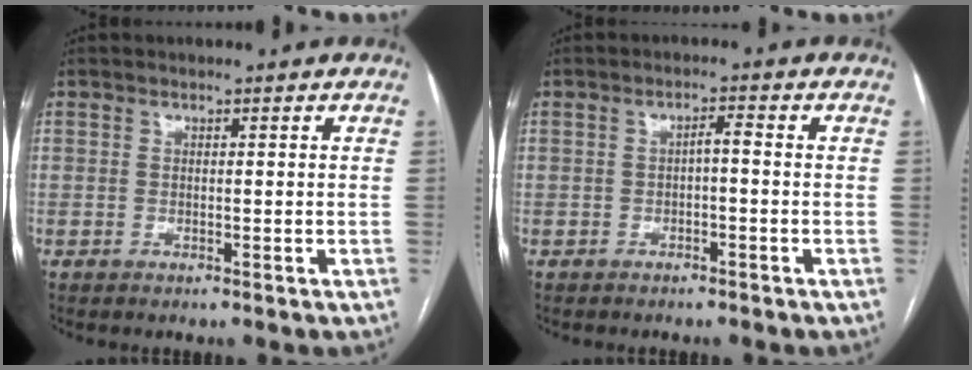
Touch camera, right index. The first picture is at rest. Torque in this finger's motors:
{"motor_torque": [0.15, 0.06, 0.03, 0.01]}